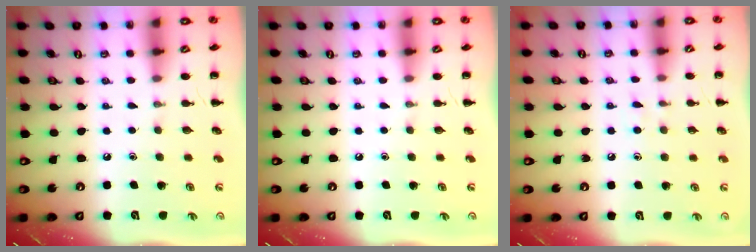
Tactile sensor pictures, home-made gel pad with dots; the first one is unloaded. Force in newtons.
{"total": 0.0}
{"total": 4.3, "press": 3.8, "slide": 1.9}